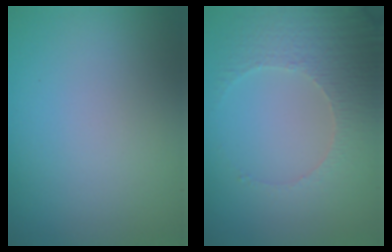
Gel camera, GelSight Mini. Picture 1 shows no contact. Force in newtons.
{"total": 4.7, "press": 3.5, "slide": 3.1}